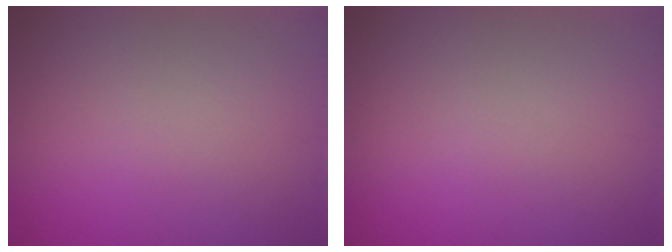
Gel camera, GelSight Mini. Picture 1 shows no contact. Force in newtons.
{"total": 0.0}